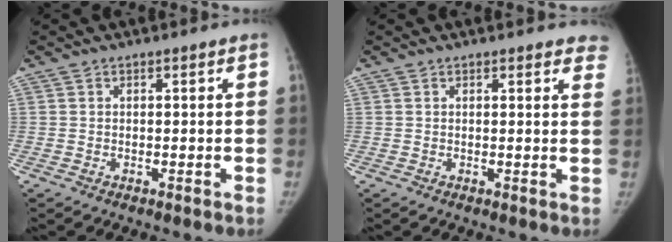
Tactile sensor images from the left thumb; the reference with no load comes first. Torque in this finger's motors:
{"motor_torque": [0.16, -0.23, 0.21, 0.61, 0.02]}